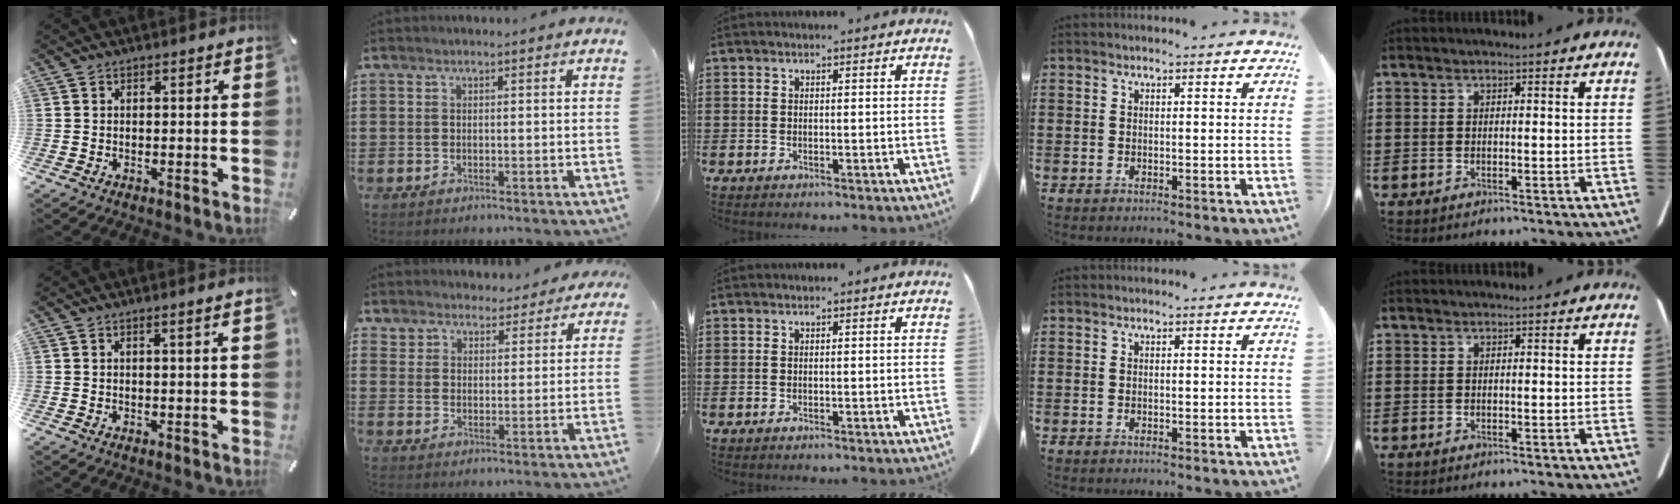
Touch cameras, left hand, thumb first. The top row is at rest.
{"thumb": {"total": 1.3, "force": [0.5, -0.2, 1.2], "torque": [-0.021, -0.003, 0.009]}, "index": {"total": 4.9, "force": [4.7, 1.3, -0.1], "torque": [-0.021, -0.018, 0.088]}}